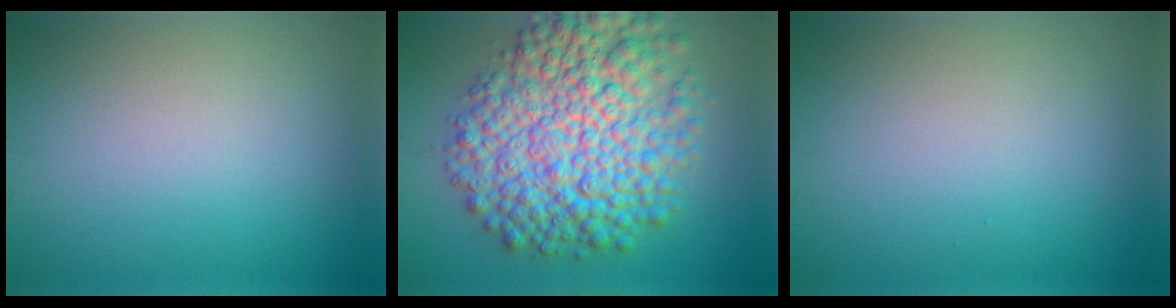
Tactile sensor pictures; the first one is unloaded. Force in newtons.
{"total": 11.9, "press": 11.9, "slide": 0.2}
{"total": 0.0}